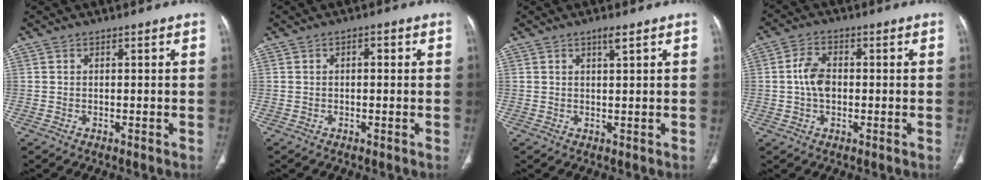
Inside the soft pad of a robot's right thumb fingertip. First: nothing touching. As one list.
[{"total": 1.3, "force": [0.1, 0.7, 1.1], "torque": [-0.011, 0.006, -0.002]}, {"total": 1.9, "force": [1.1, 0.1, 1.5], "torque": [-0.028, -0.008, 0.021]}, {"total": 5.3, "force": [-0.2, 3.5, 4.0], "torque": [-0.072, 0.009, -0.008]}]